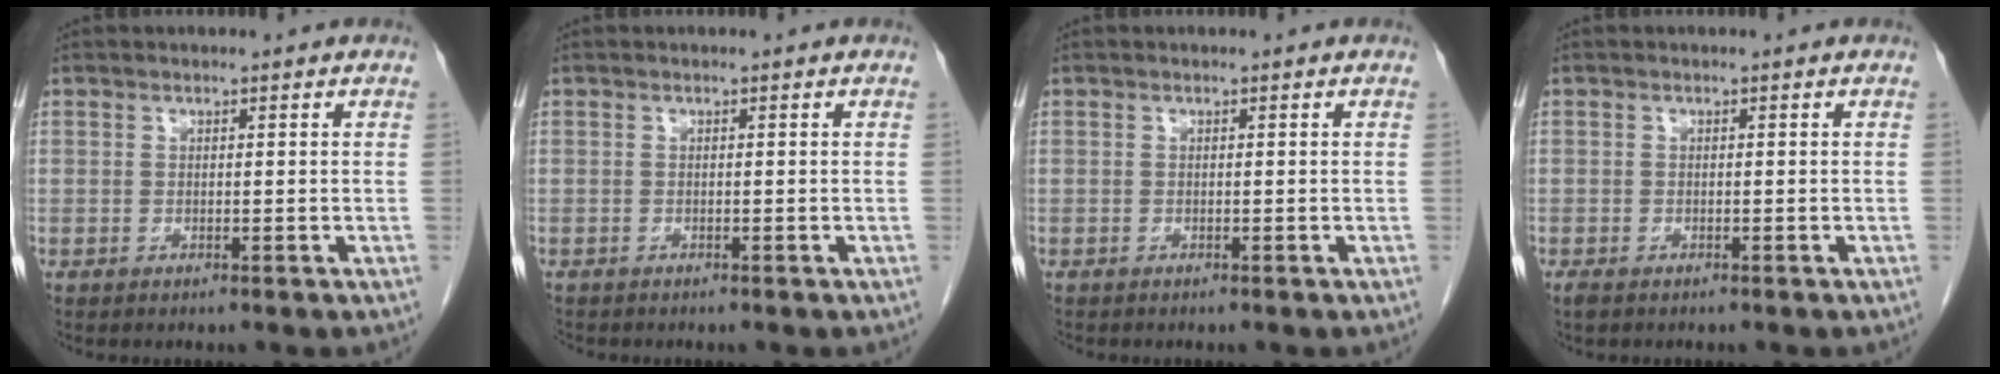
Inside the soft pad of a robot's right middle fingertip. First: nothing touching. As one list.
[{"total": 0.8, "force": [-0.8, 0.3, 0.1], "torque": [-0.009, -0.002, -0.015]}, {"total": 0.0}, {"total": 1.1, "force": [-0.7, 0.6, 0.5], "torque": [-0.017, -0.002, -0.009]}]